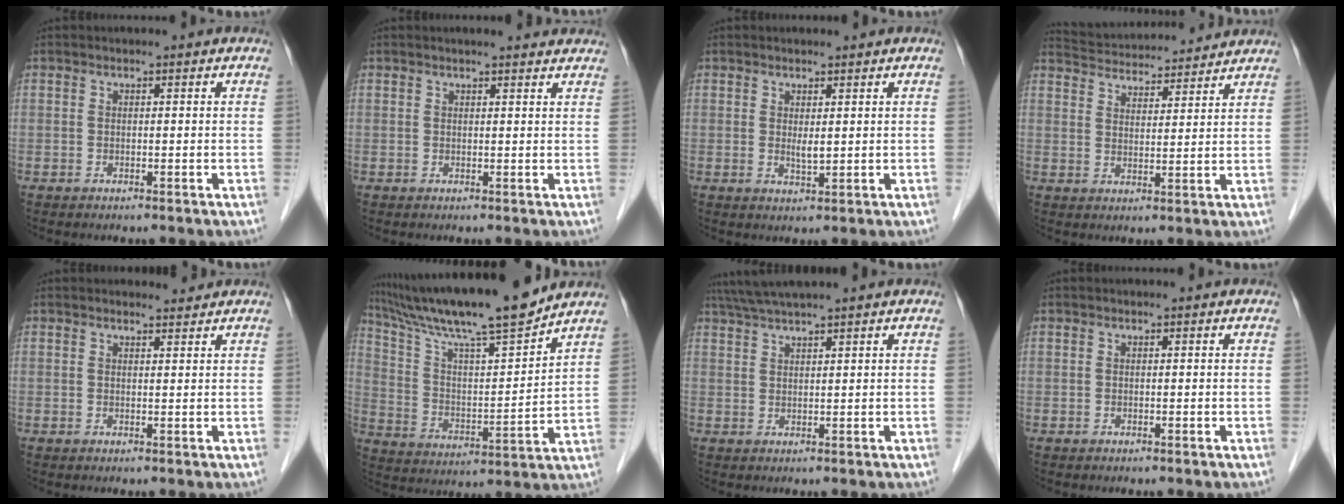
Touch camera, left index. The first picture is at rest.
{"total": 5.1, "force": [4.7, 0.7, 1.8], "torque": [-0.020, 0.008, 0.043]}
{"total": 1.5, "force": [0.2, 0.3, 1.5], "torque": [-0.030, -0.009, 0.008]}
{"total": 13.3, "force": [12.8, 1.9, 3.3], "torque": [-0.060, 0.029, 0.191]}
{"total": 1.4, "force": [1.4, 0.2, -0.1], "torque": [-0.005, -0.005, 0.020]}
{"total": 18.1, "force": [15.6, -0.1, 9.2], "torque": [-0.163, 0.001, 0.265]}
{"total": 5.4, "force": [4.5, -1.1, 2.8], "torque": [-0.051, 0.027, 0.087]}
{"total": 0.0}